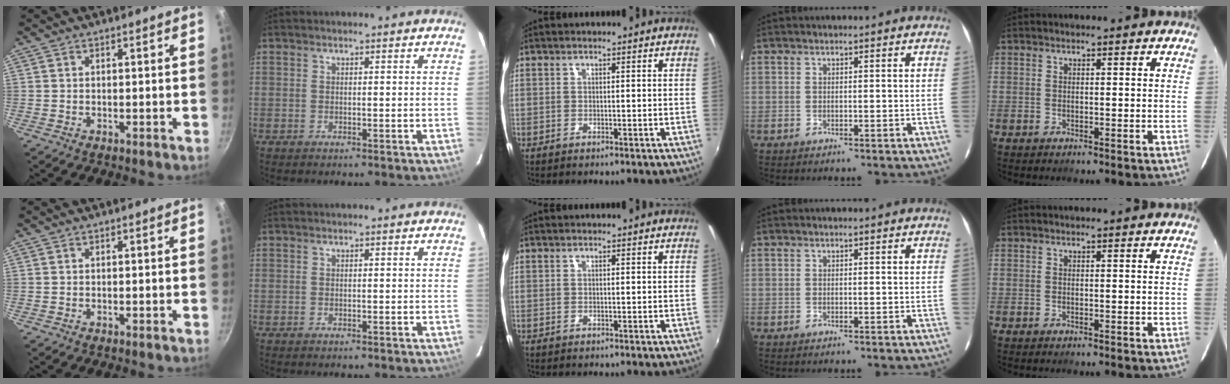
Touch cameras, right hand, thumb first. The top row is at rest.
{}